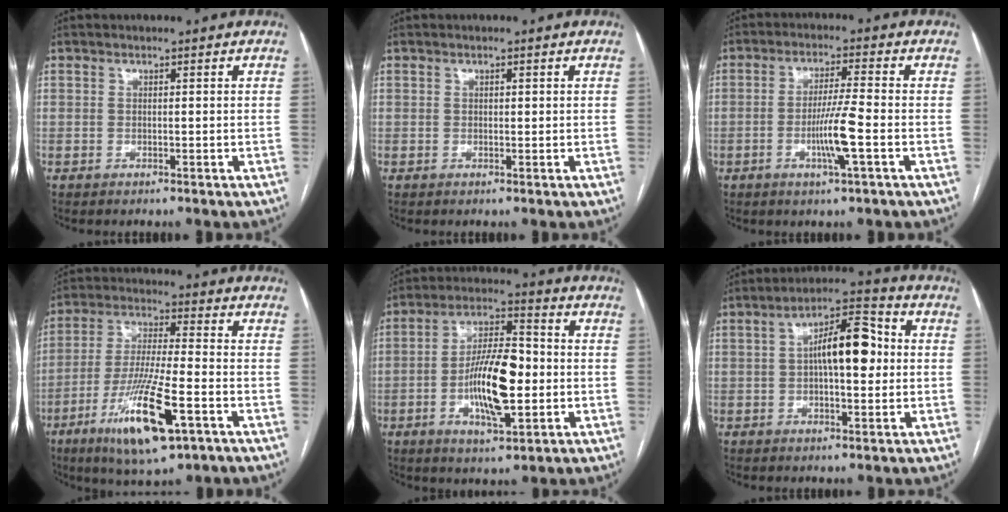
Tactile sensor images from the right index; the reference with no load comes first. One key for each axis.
{"total": 0.6, "fx": 0.2, "fy": 0.2, "fz": 0.5, "tx": -0.007, "ty": -0.001, "tz": 0.003}
{"total": 6.9, "fx": -2.1, "fy": -0.4, "fz": 6.6, "tx": -0.125, "ty": -0.008, "tz": -0.040}
{"total": 14.9, "fx": -6.9, "fy": 2.0, "fz": 13.1, "tx": -0.254, "ty": -0.025, "tz": -0.117}
{"total": 13.2, "fx": -2.2, "fy": 3.9, "fz": 12.5, "tx": -0.230, "ty": 0.007, "tz": -0.036}
{"total": 10.3, "fx": 0.8, "fy": 3.3, "fz": 9.7, "tx": -0.161, "ty": 0.029, "tz": 0.008}